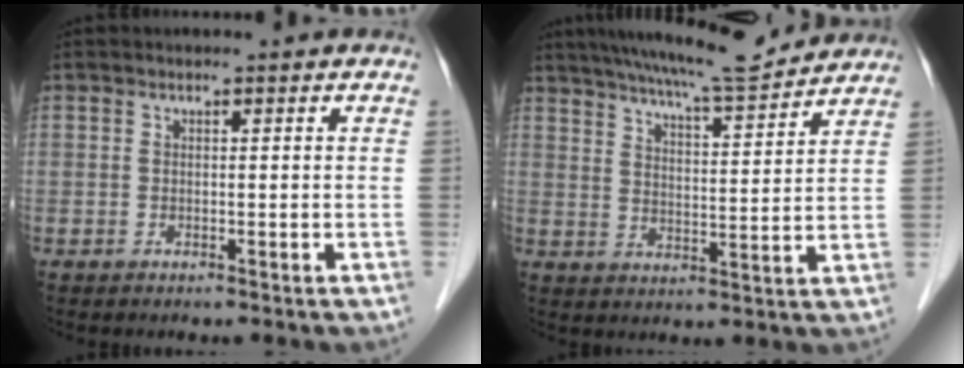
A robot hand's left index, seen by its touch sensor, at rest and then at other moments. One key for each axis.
{"total": 12.7, "fx": 11.7, "fy": 0.6, "fz": 4.9, "tx": -0.083, "ty": 0.002, "tz": 0.173}